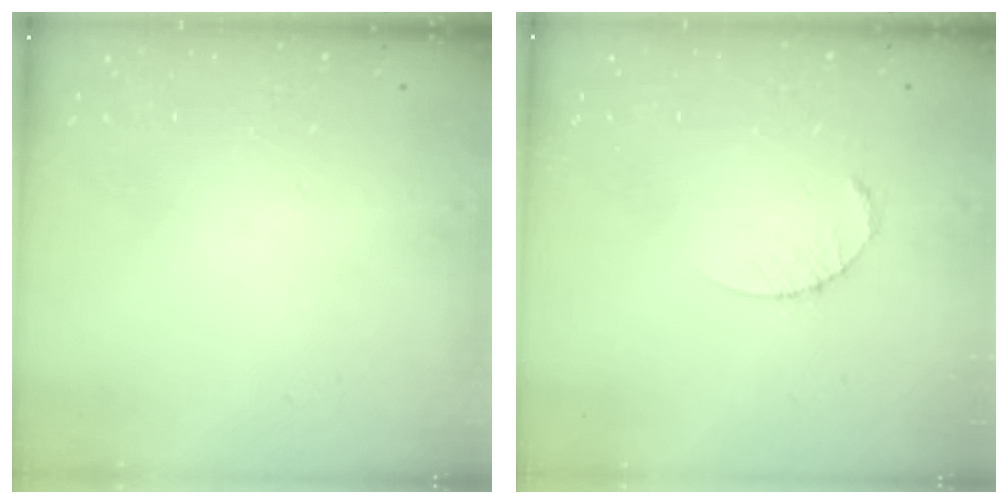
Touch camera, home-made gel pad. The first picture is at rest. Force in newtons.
{"total": 2.6, "press": 2.6, "slide": 0.4}